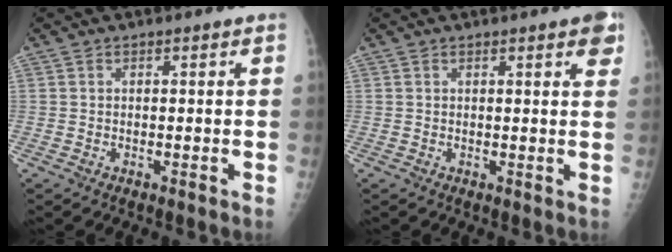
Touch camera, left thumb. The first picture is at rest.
{"total": 4.0, "force": [2.1, 0.9, 3.3], "torque": [-0.028, -0.004, 0.020]}